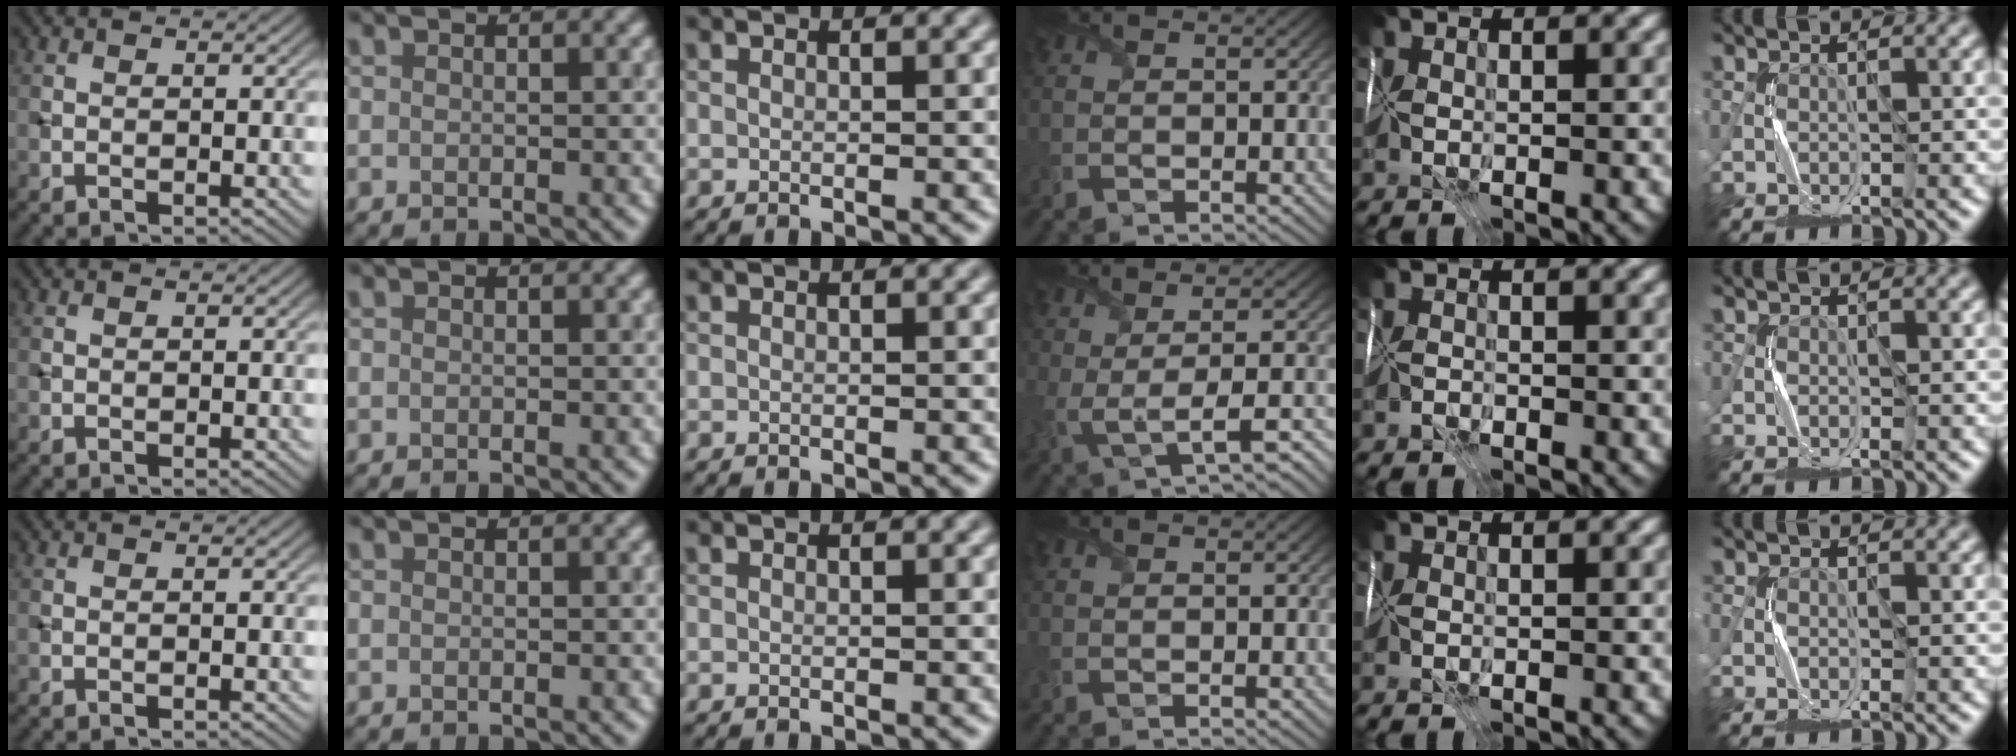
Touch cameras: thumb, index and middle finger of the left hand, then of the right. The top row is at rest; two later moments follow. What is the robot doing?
{"motion": "fold", "object": "wrapping paper"}